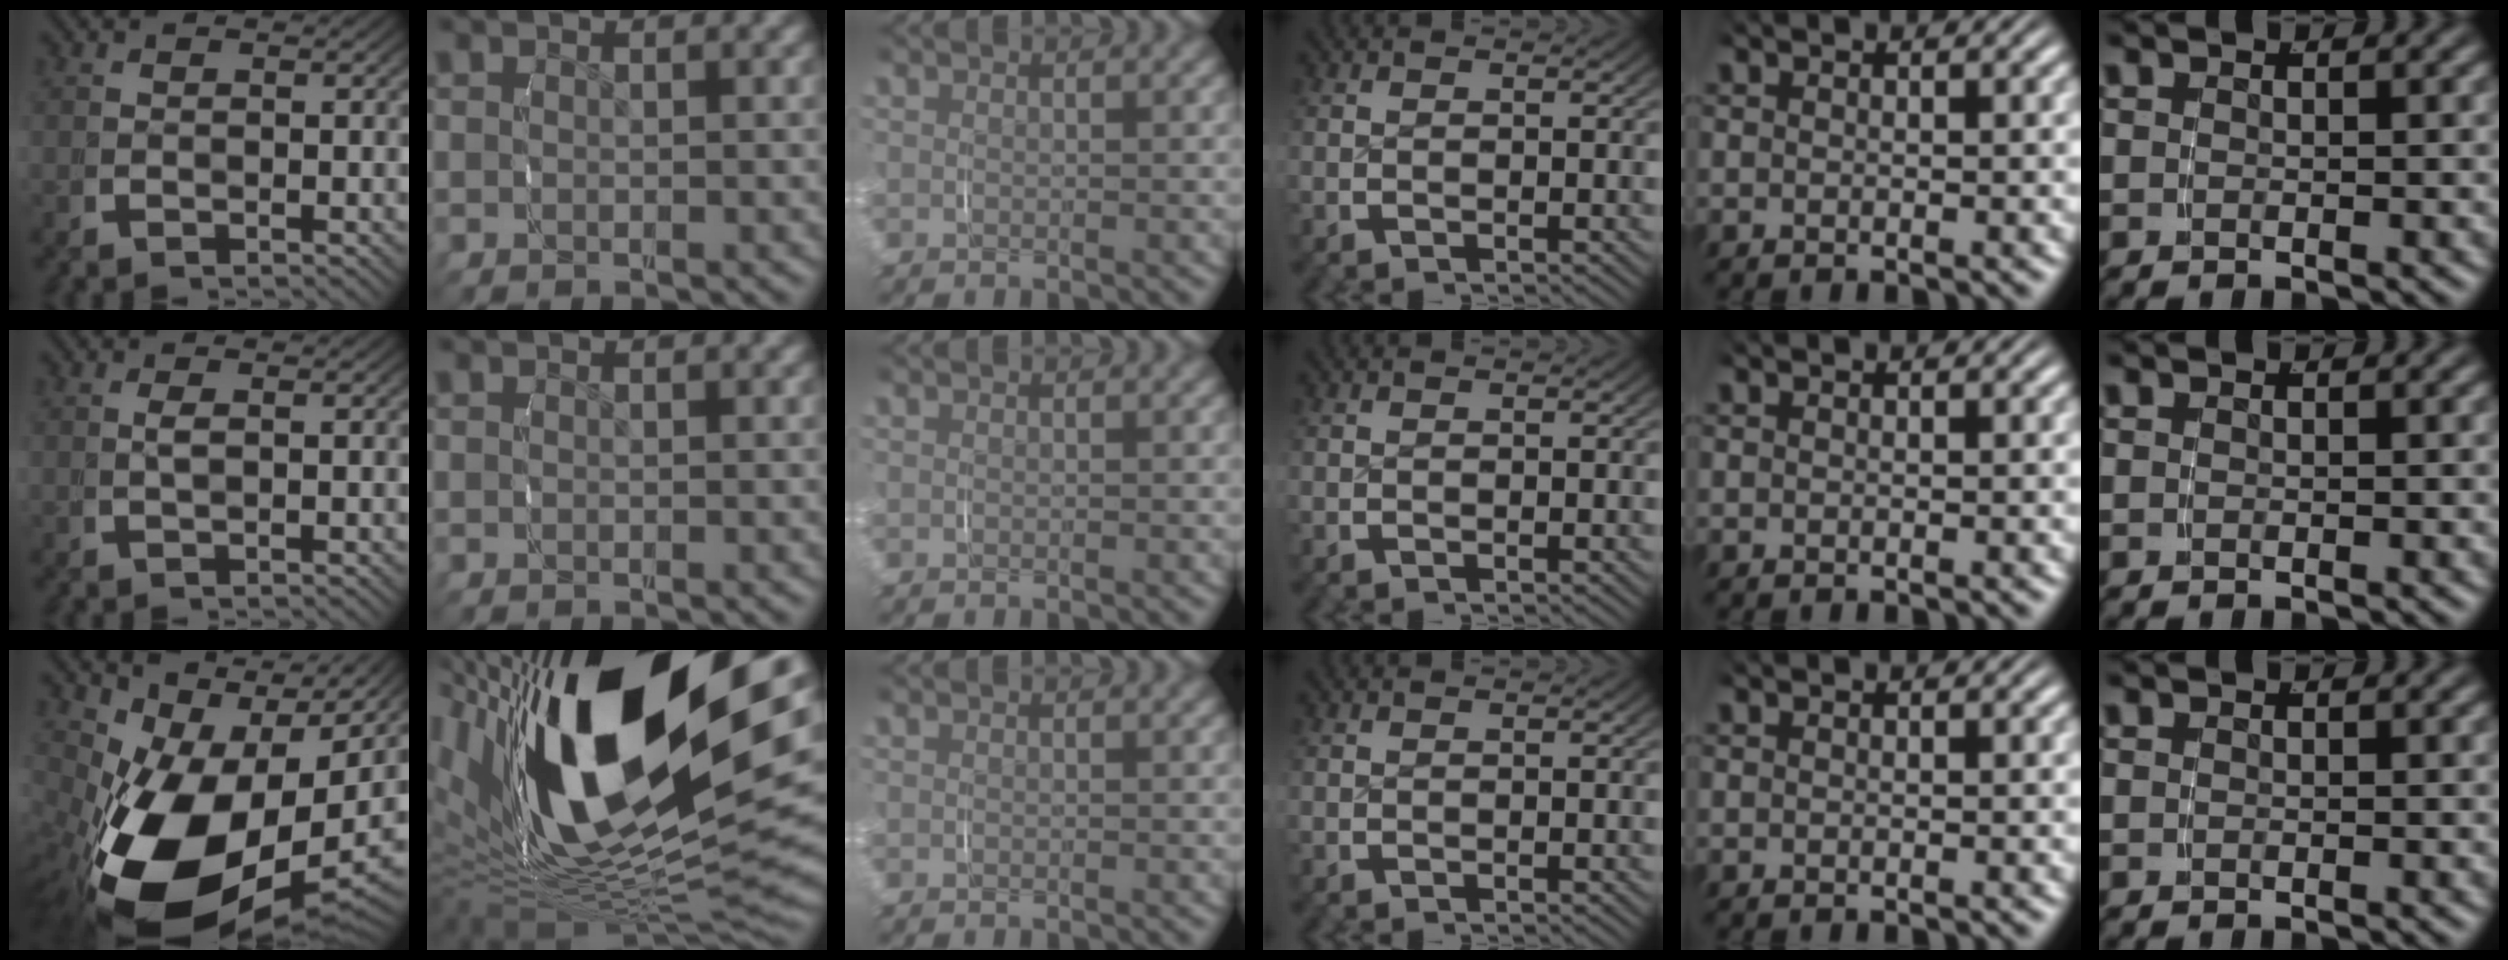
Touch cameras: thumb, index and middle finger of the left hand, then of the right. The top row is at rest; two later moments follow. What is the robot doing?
{"motion": "grasp_and_lifting", "object": "fork"}